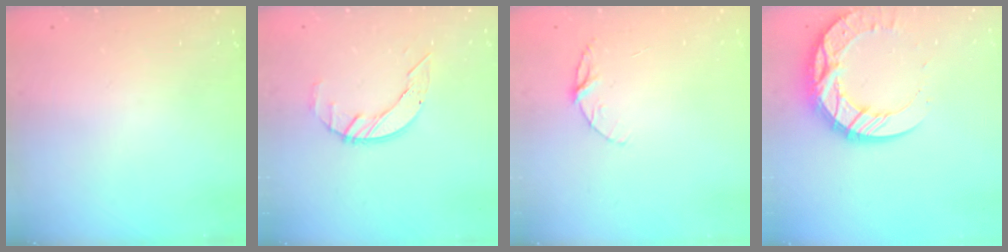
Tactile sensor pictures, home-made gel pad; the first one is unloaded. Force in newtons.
{"total": 5.7, "press": 5.7, "slide": 0.6}
{"total": 6.0, "press": 6.0, "slide": 0.6}
{"total": 14.6, "press": 14.5, "slide": 1.1}